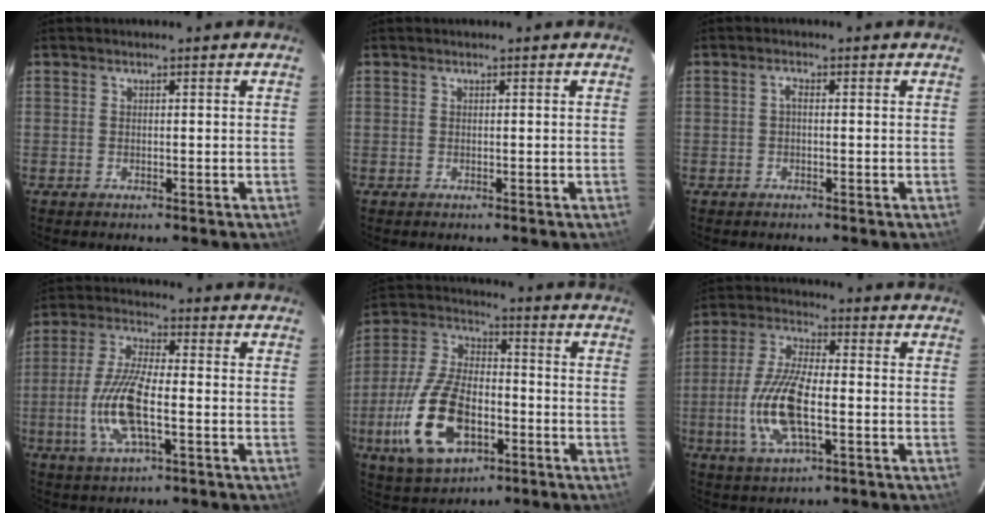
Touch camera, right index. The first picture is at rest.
{"total": 0.0}
{"total": 1.0, "force": [-0.2, 0.5, 0.9], "torque": [-0.018, 0.007, -0.005]}
{"total": 11.9, "force": [-2.8, 3.7, 10.9], "torque": [-0.232, -0.003, -0.058]}
{"total": 17.3, "force": [-6.2, 9.0, 13.4], "torque": [-0.297, -0.005, -0.107]}
{"total": 12.8, "force": [-2.8, 4.7, 11.6], "torque": [-0.249, -0.002, -0.055]}